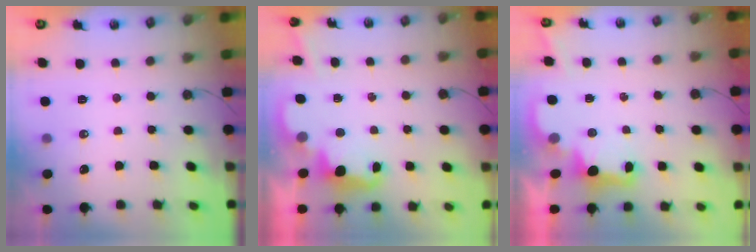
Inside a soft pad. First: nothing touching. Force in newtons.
{"total": 2.5, "press": 2.5, "slide": 0.5}
{"total": 2.7, "press": 2.6, "slide": 0.5}